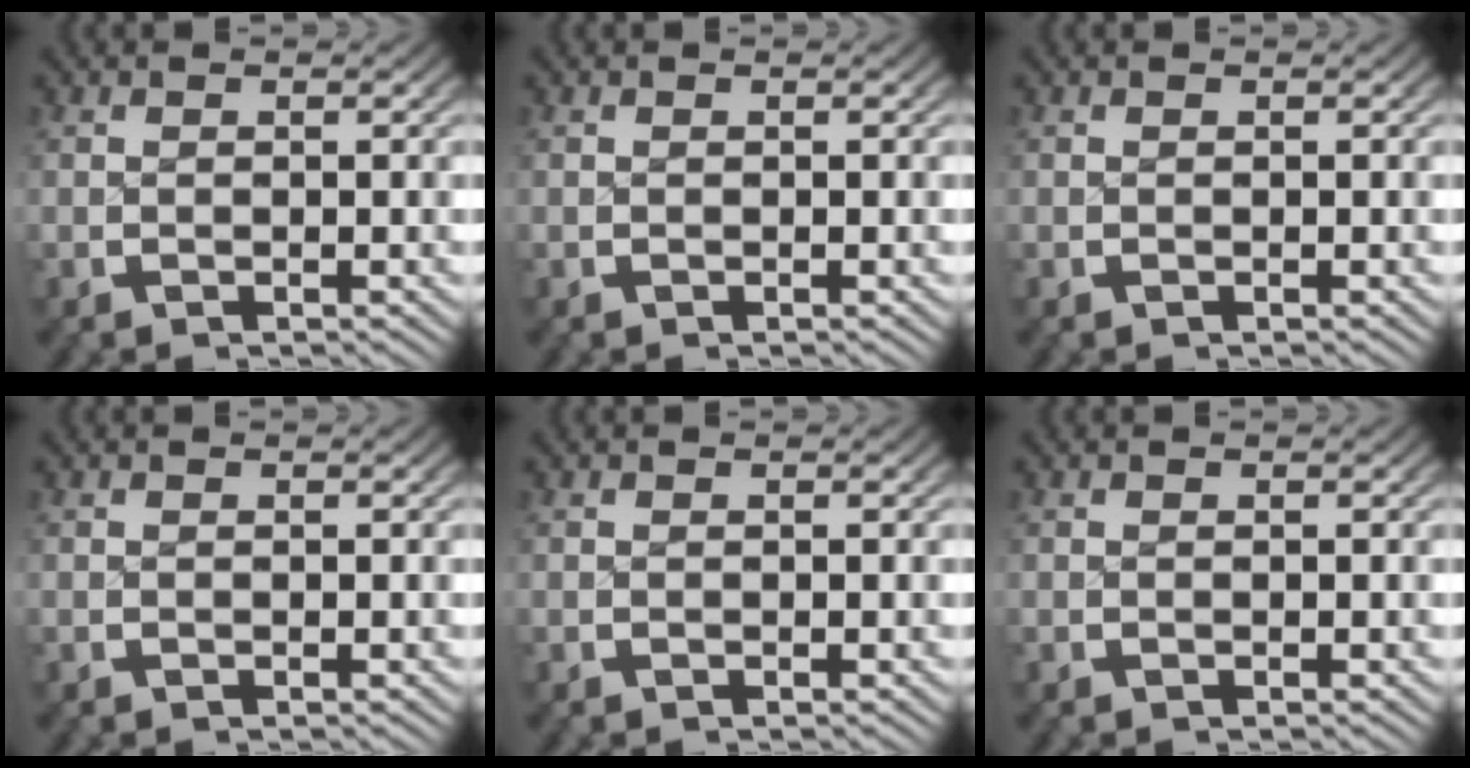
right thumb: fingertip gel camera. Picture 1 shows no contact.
{"total": 0.0}
{"total": 0.0}
{"total": 0.0}
{"total": 0.0}
{"total": 0.0}